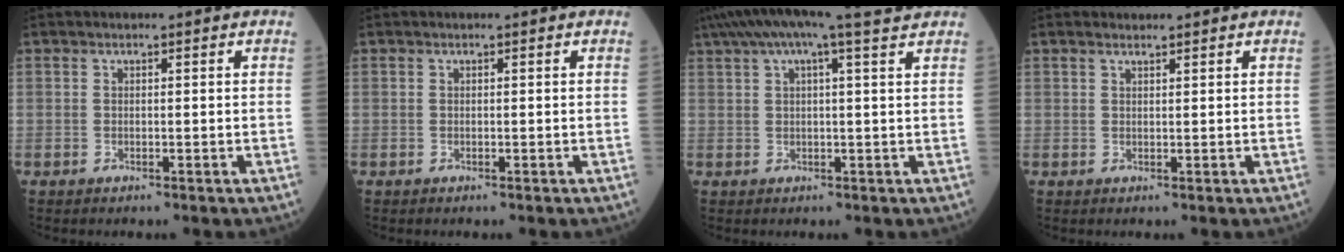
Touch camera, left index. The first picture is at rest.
{"total": 0.0}
{"total": 9.6, "force": [7.3, -0.4, 6.2], "torque": [-0.106, 0.043, 0.098]}
{"total": 1.1, "force": [1.0, 0.2, 0.3], "torque": [-0.013, 0.008, 0.021]}